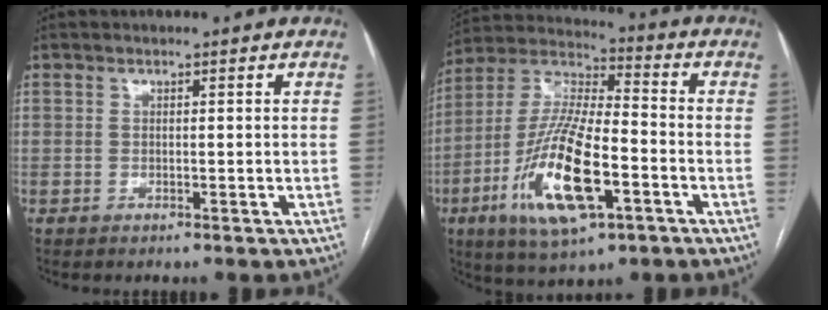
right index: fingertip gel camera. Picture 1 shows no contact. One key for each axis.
{"total": 18.4, "fx": -6.5, "fy": 5.2, "fz": 16.4, "tx": -0.344, "ty": -0.012, "tz": -0.112}